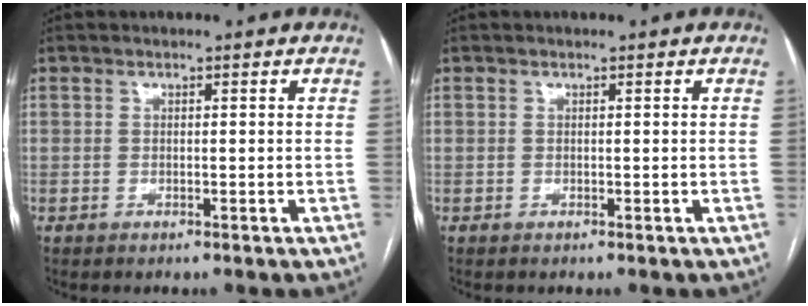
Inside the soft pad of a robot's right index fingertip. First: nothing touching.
{"total": 0.0}